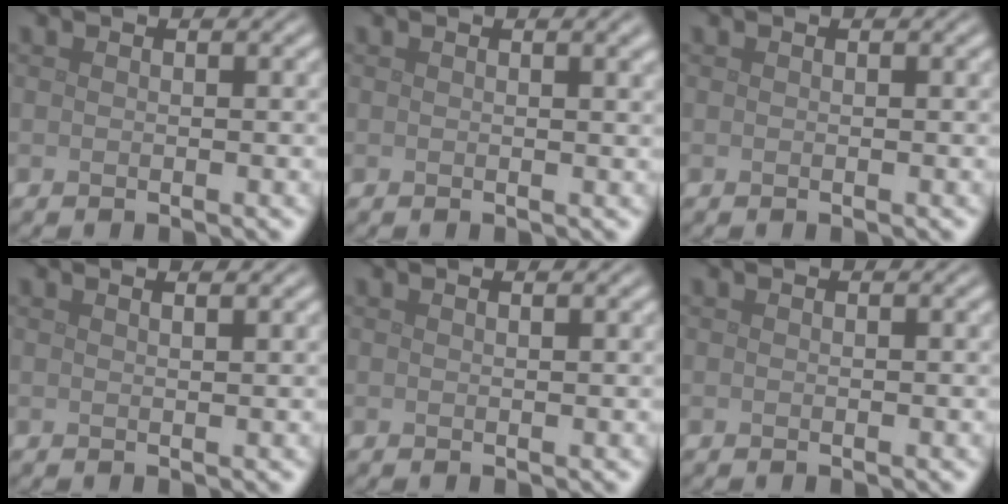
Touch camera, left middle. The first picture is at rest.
{"total": 1.7, "force": [0.9, 0.6, 1.4], "torque": [-0.009, 0.006, 0.010]}
{"total": 0.0}
{"total": 1.8, "force": [1.2, 0.7, 1.1], "torque": [-0.004, 0.000, -0.002]}
{"total": 0.8, "force": [0.5, 0.3, 0.5], "torque": [-0.003, 0.002, 0.003]}
{"total": 0.0}